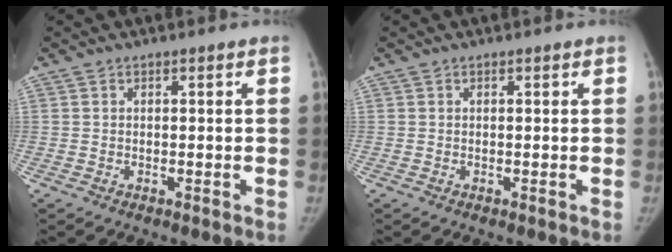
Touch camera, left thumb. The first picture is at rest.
{"total": 0.0}